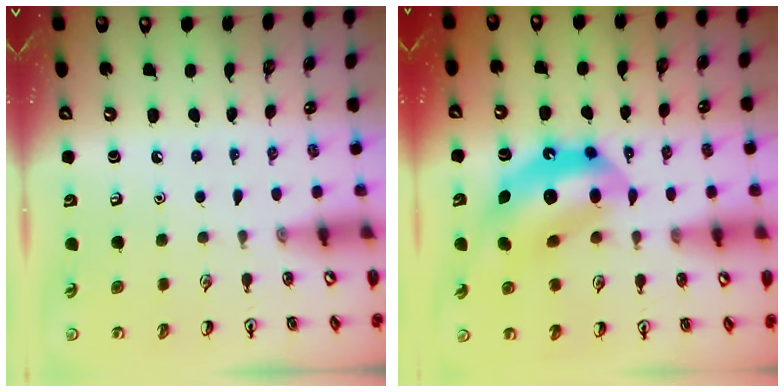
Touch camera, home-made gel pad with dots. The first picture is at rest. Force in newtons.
{"total": 12.9, "press": 12.2, "slide": 4.0}